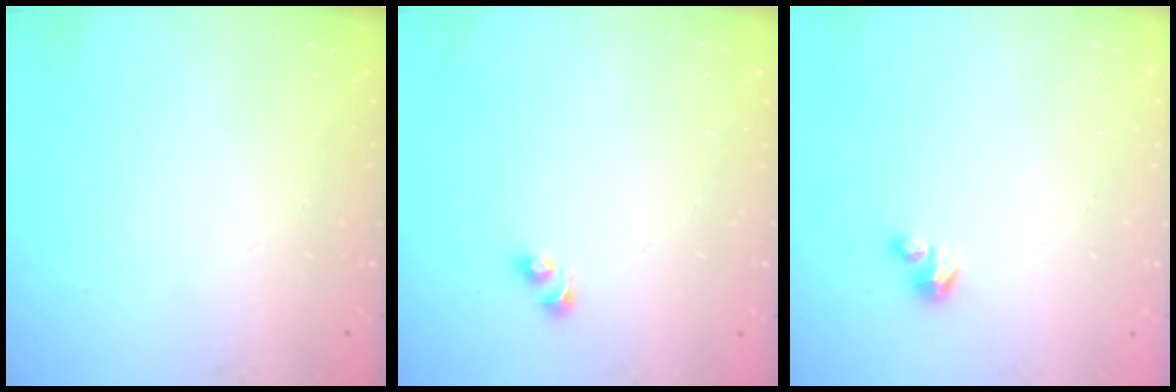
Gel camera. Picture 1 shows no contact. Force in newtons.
{"total": 2.7, "press": 2.5, "slide": 1.2}
{"total": 1.9, "press": 1.9, "slide": 0.1}